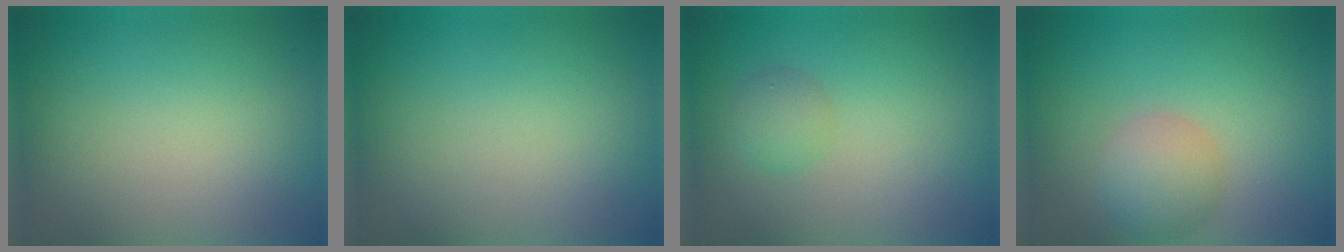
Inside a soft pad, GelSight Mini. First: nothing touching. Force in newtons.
{"total": 0.0}
{"total": 1.6, "press": 1.6, "slide": 0.1}
{"total": 3.5, "press": 3.4, "slide": 0.3}